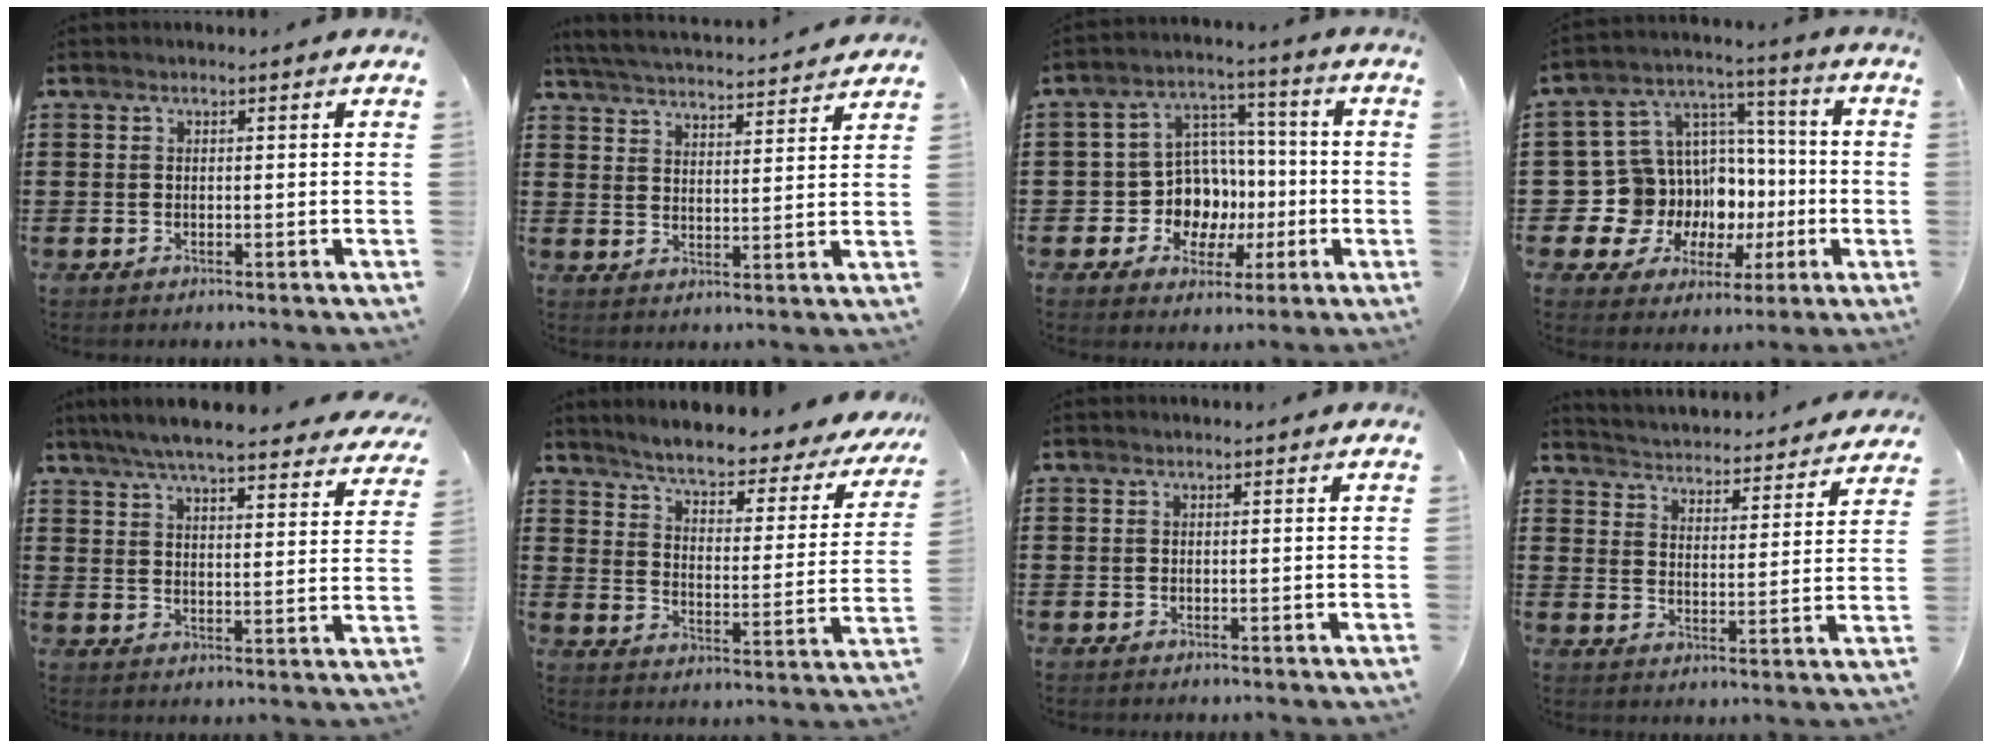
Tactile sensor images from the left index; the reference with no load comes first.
{"total": 4.6, "force": [4.6, -0.5, 0.6], "torque": [-0.032, -0.034, 0.076]}
{"total": 10.0, "force": [-1.4, 9.1, 4.0], "torque": [-0.095, 0.010, -0.017]}
{"total": 12.7, "force": [-2.9, 12.0, 3.3], "torque": [-0.130, -0.023, -0.024]}
{"total": 6.6, "force": [6.0, 0.0, 2.6], "torque": [-0.072, -0.030, 0.106]}
{"total": 5.2, "force": [4.6, 0.4, 2.3], "torque": [-0.068, -0.035, 0.070]}
{"total": 0.0}
{"total": 3.6, "force": [3.5, -0.4, -0.4], "torque": [-0.018, -0.036, 0.054]}